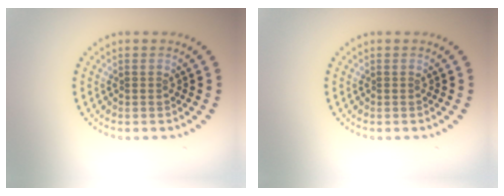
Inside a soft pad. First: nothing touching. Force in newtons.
{"total": 0.0}